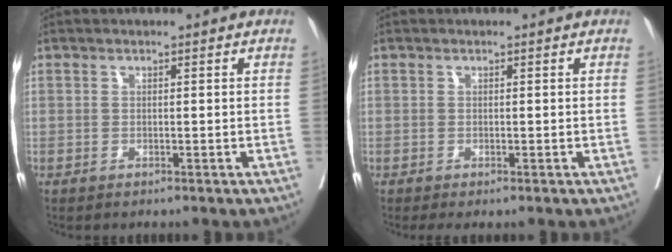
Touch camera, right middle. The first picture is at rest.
{"total": 0.8, "force": [-0.5, 0.3, 0.6], "torque": [-0.007, -0.003, -0.005]}